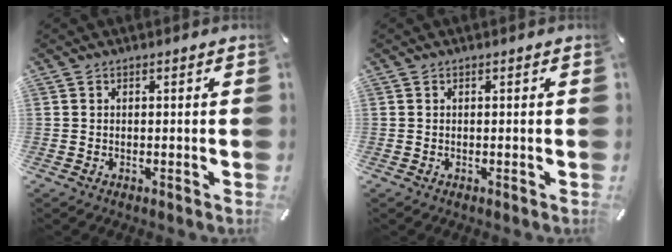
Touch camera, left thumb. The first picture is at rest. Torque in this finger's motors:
{"motor_torque": [-0.02, -0.02, 0.00, -0.01, 0.00]}